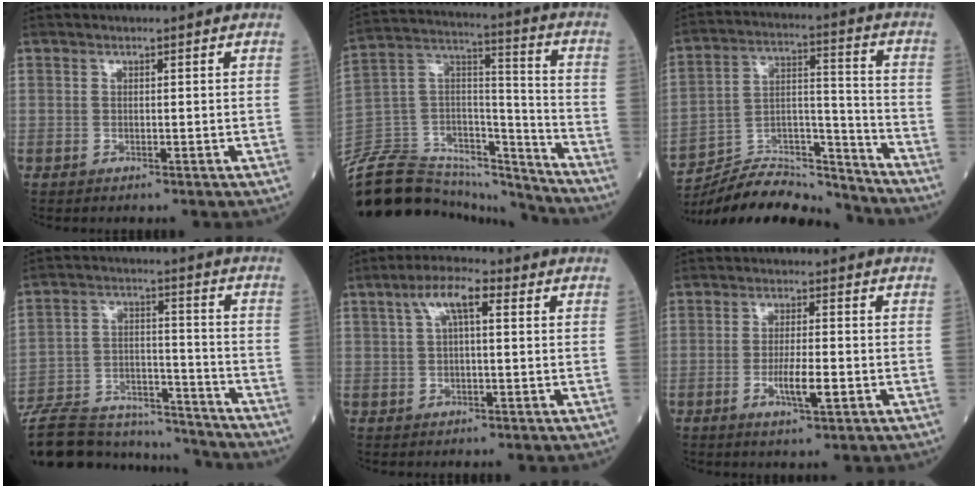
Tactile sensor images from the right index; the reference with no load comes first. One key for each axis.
{"total": 23.7, "fx": -22.3, "fy": 4.8, "fz": 6.4, "tx": -0.148, "ty": 0.032, "tz": -0.375}
{"total": 16.8, "fx": -16.4, "fy": 2.0, "fz": 3.0, "tx": -0.052, "ty": 0.040, "tz": -0.273}
{"total": 20.7, "fx": -19.2, "fy": 4.8, "fz": 6.1, "tx": -0.138, "ty": 0.005, "tz": -0.301}
{"total": 5.8, "fx": 2.1, "fy": 1.5, "fz": 5.2, "tx": -0.101, "ty": 0.027, "tz": 0.036}
{"total": 4.9, "fx": -1.5, "fy": 0.6, "fz": 4.6, "tx": -0.084, "ty": -0.005, "tz": -0.025}